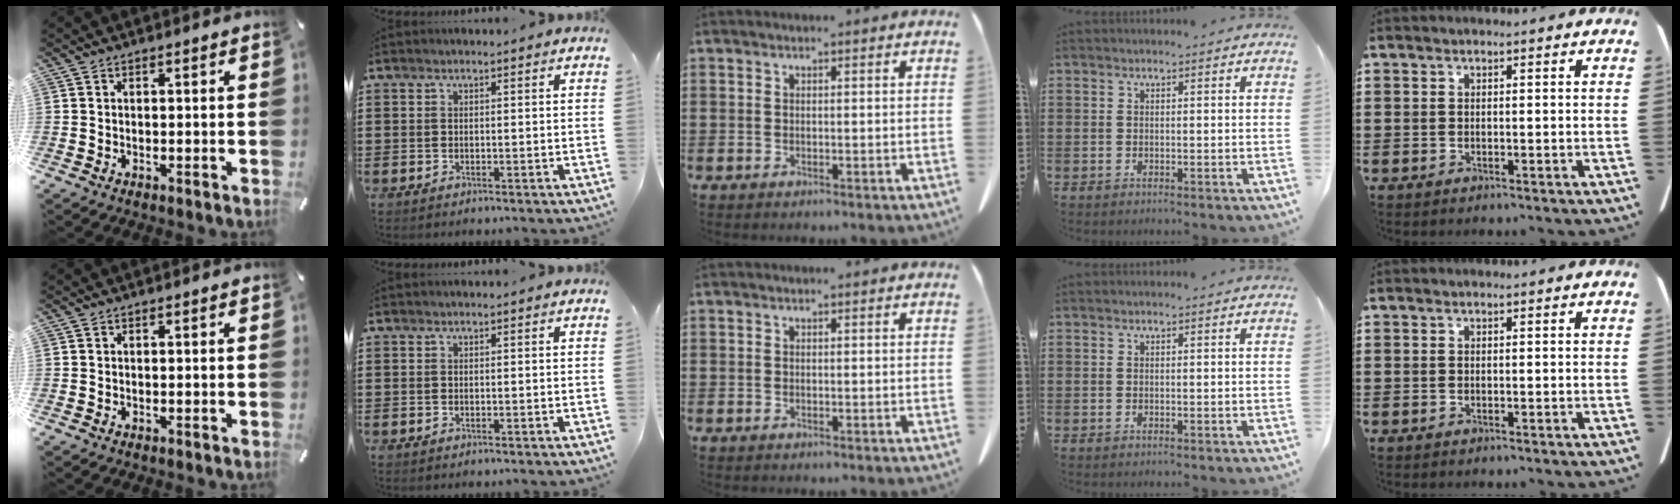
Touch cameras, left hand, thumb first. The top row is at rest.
{}